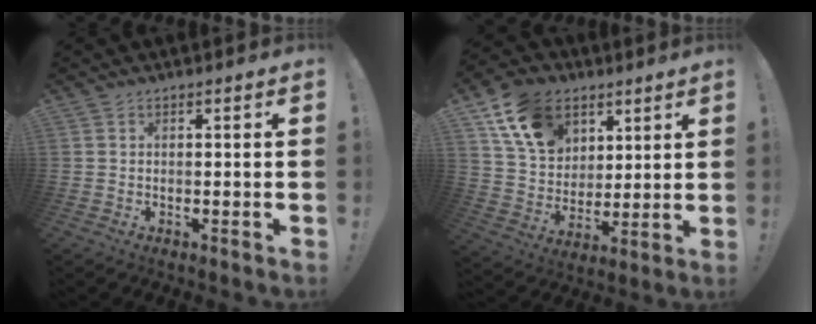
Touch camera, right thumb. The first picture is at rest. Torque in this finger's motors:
{"motor_torque": [1.16, 2.51, 0.56, 0.61, 0.01]}